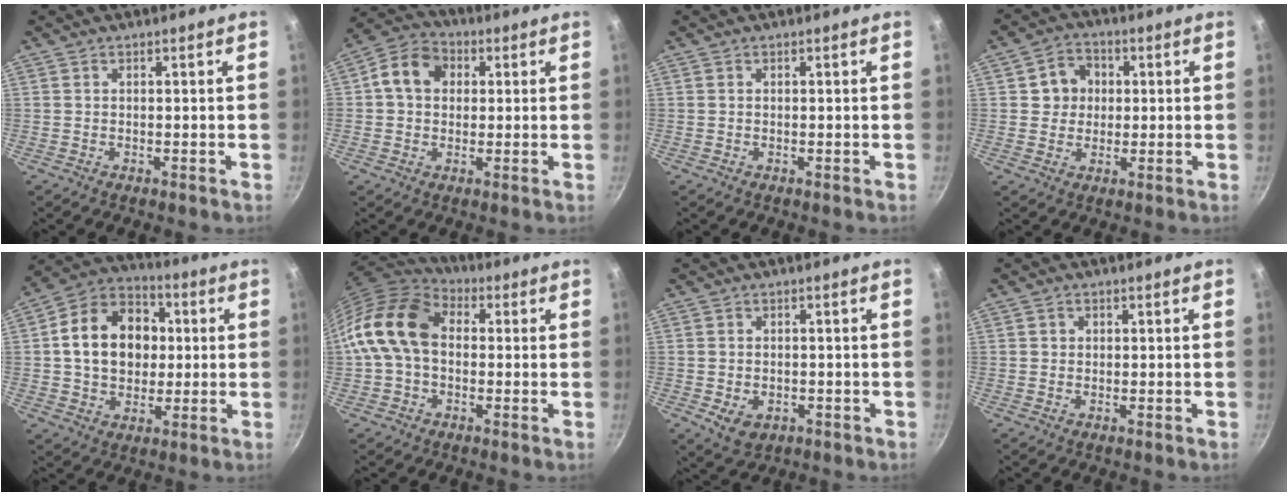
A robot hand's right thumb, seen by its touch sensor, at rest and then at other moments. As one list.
[{"total": 8.8, "force": [1.5, 7.2, 4.8], "torque": [-0.057, 0.017, 0.006]}, {"total": 0.0}, {"total": 6.5, "force": [1.1, 5.9, 2.6], "torque": [-0.004, 0.007, 0.011]}, {"total": 16.5, "force": [1.8, 12.9, 10.2], "torque": [-0.142, 0.025, 0.020]}, {"total": 14.9, "force": [0.7, 10.6, 10.3], "torque": [-0.167, 0.031, -0.006]}, {"total": 5.0, "force": [-1.4, 3.6, 3.1], "torque": [-0.044, -0.002, -0.013]}, {"total": 1.3, "force": [0.2, 1.2, 0.4], "torque": [0.000, 0.001, 0.001]}]